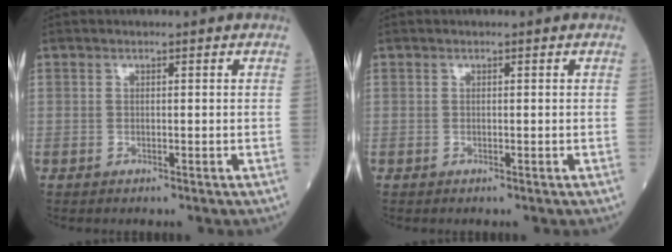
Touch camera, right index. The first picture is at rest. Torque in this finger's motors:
{"motor_torque": [0.06, 0.02, 0.05, 0.01]}